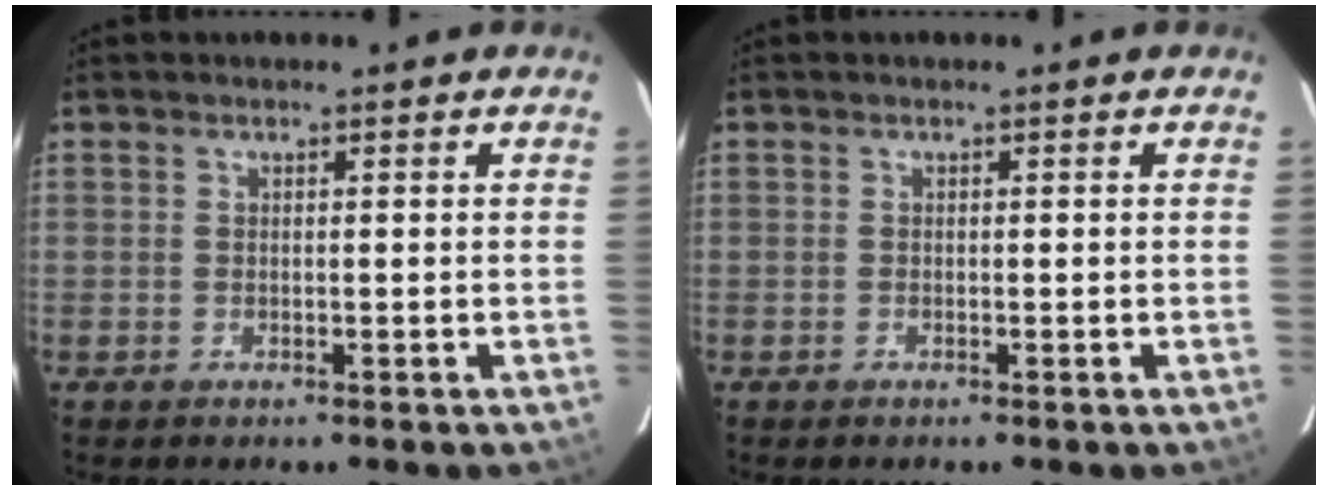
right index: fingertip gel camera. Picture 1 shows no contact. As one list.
[{"total": 0.0}]